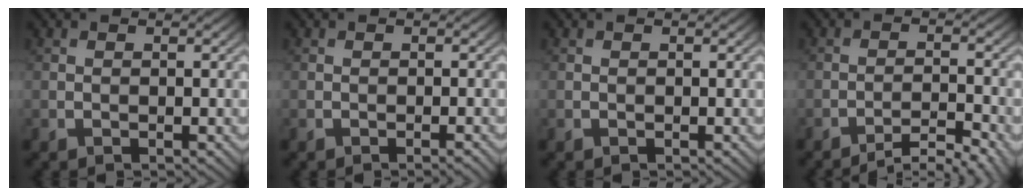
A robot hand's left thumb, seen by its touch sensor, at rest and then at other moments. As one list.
[{"total": 0.8, "force": [-0.7, -0.3, 0.3], "torque": [-0.005, 0.004, -0.013]}, {"total": 0.0}, {"total": 4.1, "force": [-3.5, -0.1, 2.2], "torque": [-0.031, 0.009, -0.052]}]